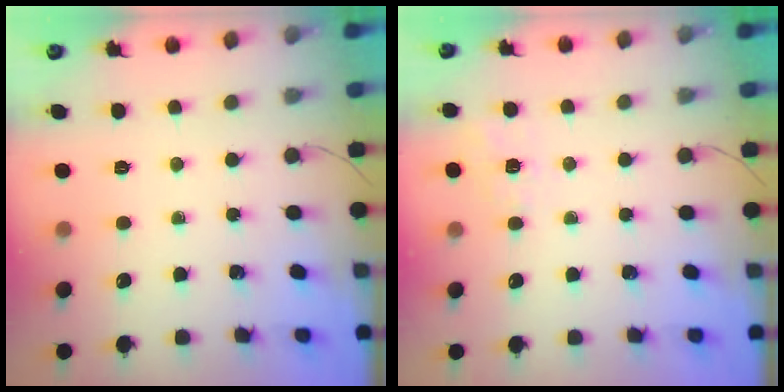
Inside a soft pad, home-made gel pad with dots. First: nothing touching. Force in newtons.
{"total": 7.0, "press": 6.7, "slide": 2.0}